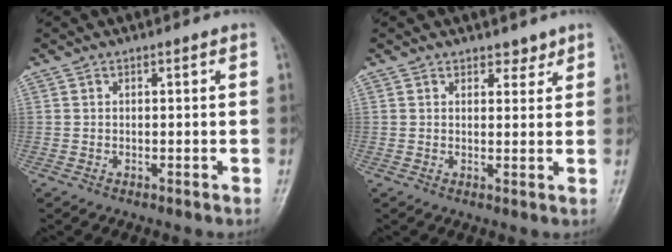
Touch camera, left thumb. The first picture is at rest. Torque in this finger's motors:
{"motor_torque": [-0.26, 0.25, -0.29, -0.10, -0.03]}